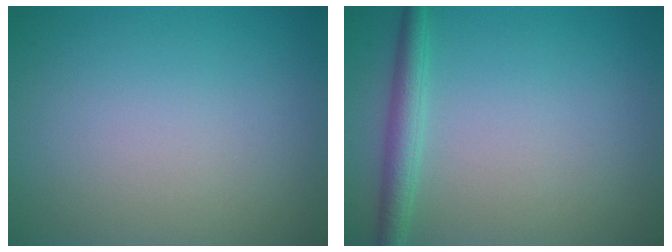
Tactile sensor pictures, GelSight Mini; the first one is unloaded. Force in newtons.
{"total": 2.4, "press": 2.4, "slide": 0.0}